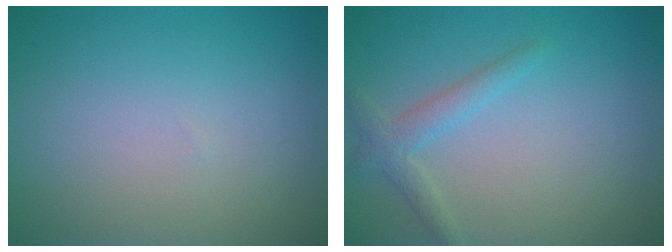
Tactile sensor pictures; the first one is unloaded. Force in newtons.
{"total": 2.1, "press": 2.1, "slide": 0.1}